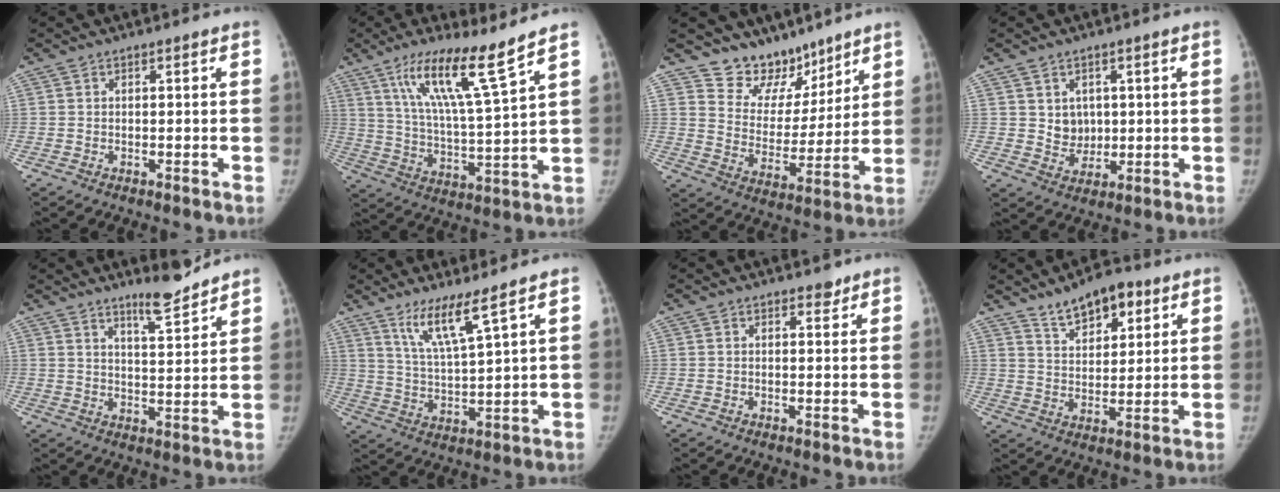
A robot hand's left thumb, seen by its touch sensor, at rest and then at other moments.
{"total": 14.3, "force": [9.3, 0.5, 10.9], "torque": [-0.190, -0.055, 0.171]}
{"total": 11.9, "force": [9.9, 6.5, 1.2], "torque": [0.040, -0.083, 0.177]}
{"total": 4.7, "force": [1.0, 4.1, 2.1], "torque": [-0.007, -0.009, 0.025]}
{"total": 7.0, "force": [6.0, 0.9, 3.6], "torque": [-0.045, -0.053, 0.096]}
{"total": 7.9, "force": [5.5, 0.1, 5.8], "torque": [-0.112, -0.045, 0.112]}
{"total": 1.4, "force": [1.1, 0.8, 0.4], "torque": [0.006, -0.007, 0.011]}
{"total": 9.9, "force": [6.3, 4.9, 5.8], "torque": [-0.063, -0.030, 0.106]}